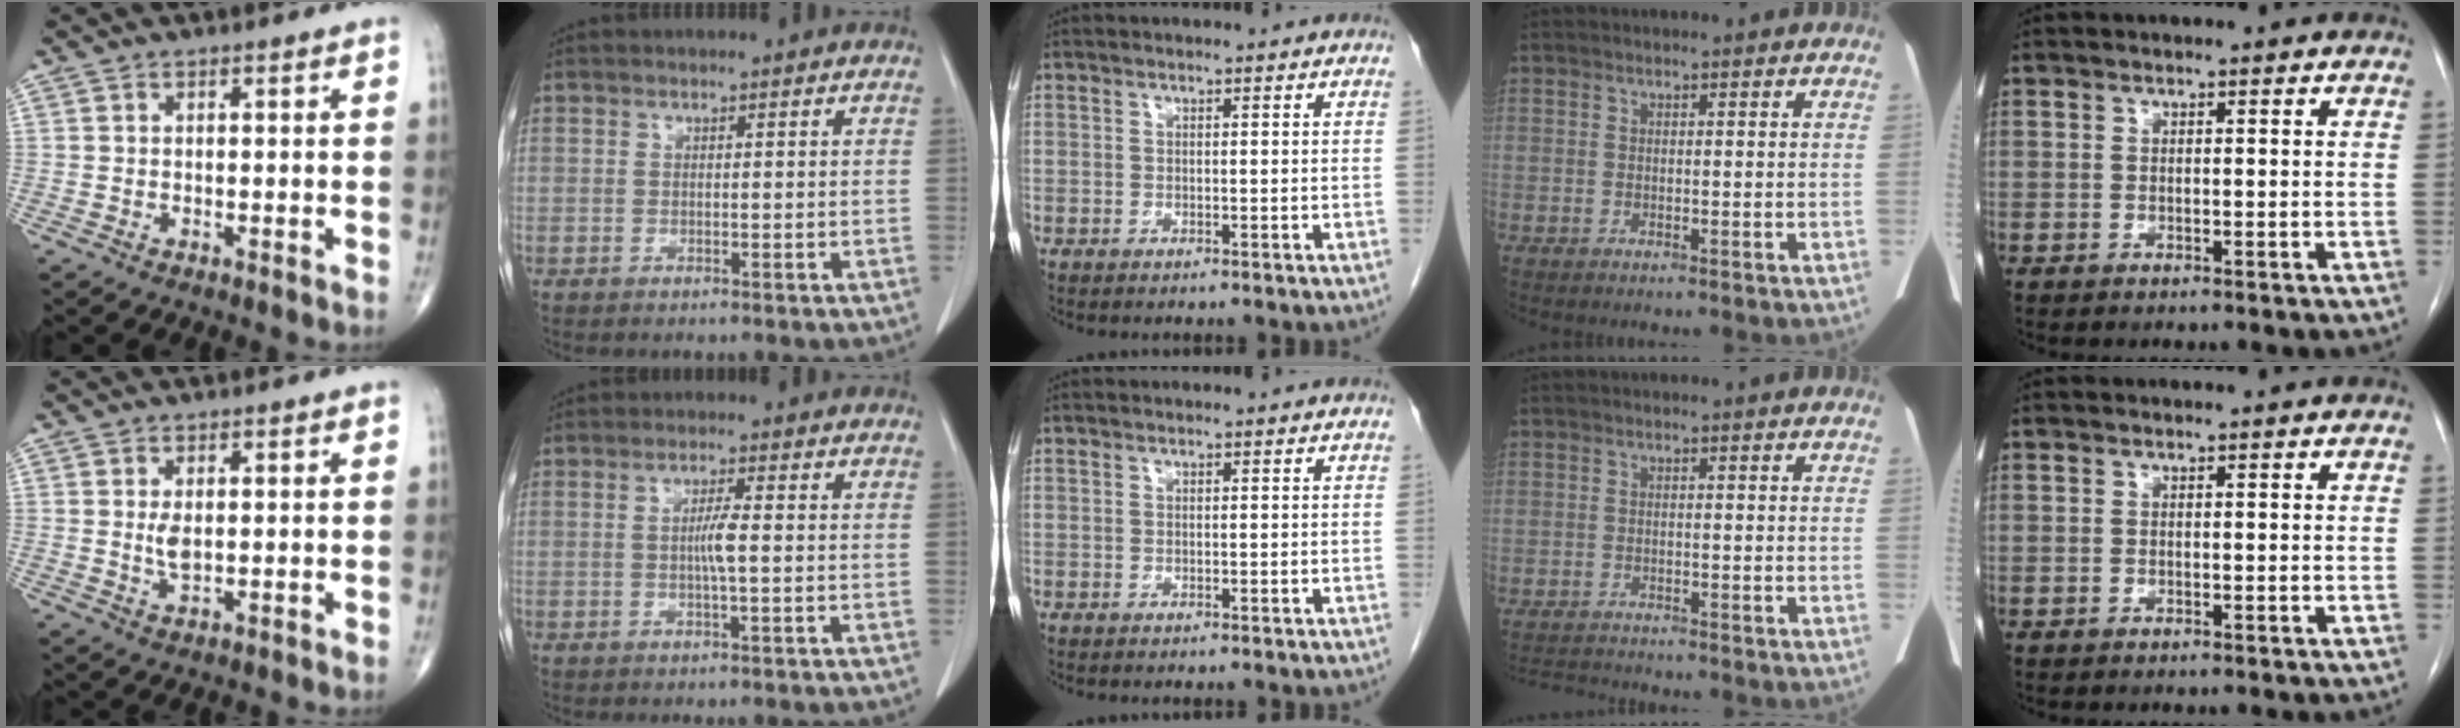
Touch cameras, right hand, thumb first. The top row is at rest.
{"thumb": {"total": 2.8, "force": [0.3, 1.3, 2.4], "torque": [-0.045, -0.007, 0.009]}, "index": {"total": 2.9, "force": [-0.2, -0.1, 2.9], "torque": [-0.055, -0.002, -0.004]}, "ring": {"total": 3.2, "force": [-3.2, 0.0, 0.4], "torque": [-0.010, -0.014, -0.051]}}